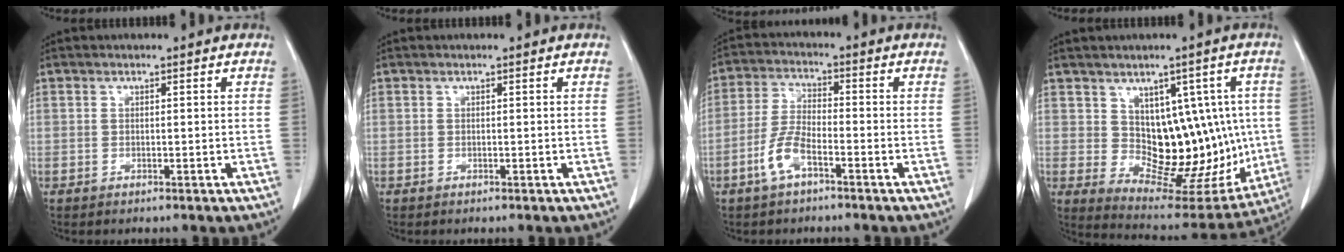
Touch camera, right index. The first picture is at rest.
{"total": 0.0}
{"total": 5.8, "force": [-3.1, 1.9, 4.6], "torque": [-0.104, 0.001, -0.064]}
{"total": 14.3, "force": [1.2, 8.9, 11.1], "torque": [-0.122, 0.017, 0.046]}